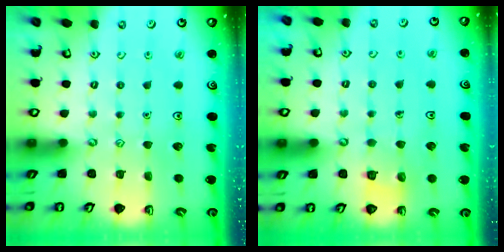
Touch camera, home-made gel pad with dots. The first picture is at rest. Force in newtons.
{"total": 2.6, "press": 2.6, "slide": 0.1}